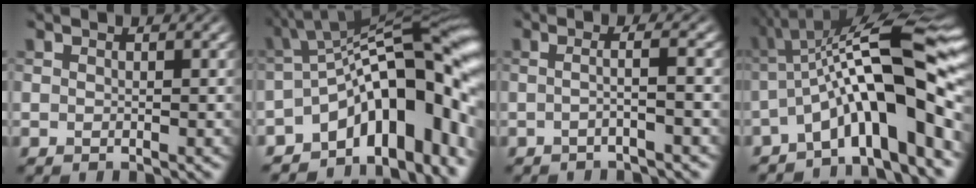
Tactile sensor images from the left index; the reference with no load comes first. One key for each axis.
{"total": 14.6, "fx": -5.6, "fy": 6.6, "fz": 11.7, "tx": -0.133, "ty": 0.021, "tz": -0.095}
{"total": 2.3, "fx": -0.5, "fy": 0.6, "fz": 2.2, "tx": -0.028, "ty": -0.001, "tz": -0.019}
{"total": 12.0, "fx": -2.5, "fy": 2.8, "fz": 11.4, "tx": -0.168, "ty": 0.028, "tz": -0.050}